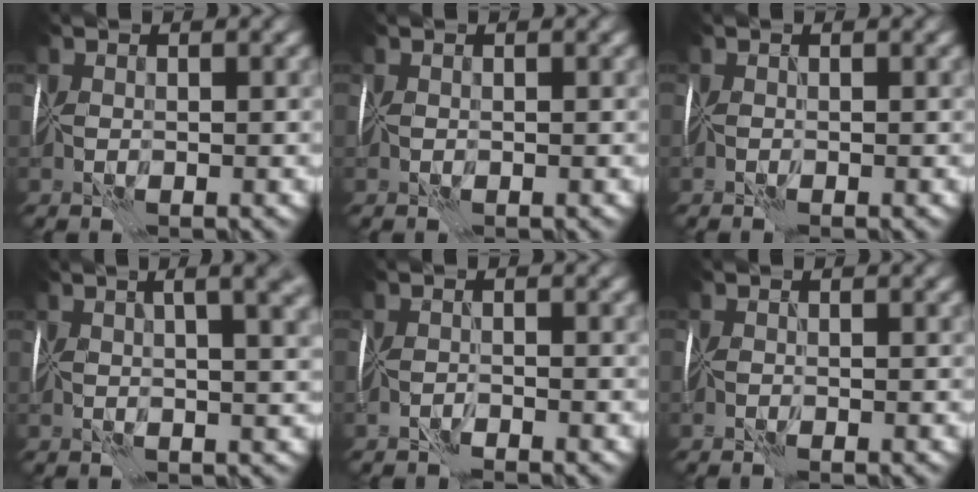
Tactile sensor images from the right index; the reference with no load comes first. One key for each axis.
{"total": 0.0}
{"total": 1.3, "fx": -0.5, "fy": -1.1, "fz": -0.5, "tx": 0.015, "ty": -0.003, "tz": -0.010}
{"total": 8.6, "fx": 3.7, "fy": 3.4, "fz": 7.0, "tx": -0.056, "ty": 0.043, "tz": 0.029}
{"total": 2.5, "fx": -1.6, "fy": -1.6, "fz": -1.0, "tx": 0.027, "ty": -0.005, "tz": -0.034}
{"total": 1.4, "fx": -0.7, "fy": -1.2, "fz": -0.4, "tx": 0.010, "ty": -0.007, "tz": -0.015}